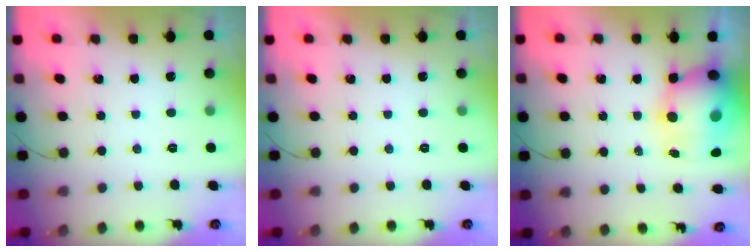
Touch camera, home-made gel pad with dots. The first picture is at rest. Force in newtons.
{"total": 0.0}
{"total": 14.0, "press": 13.6, "slide": 3.4}